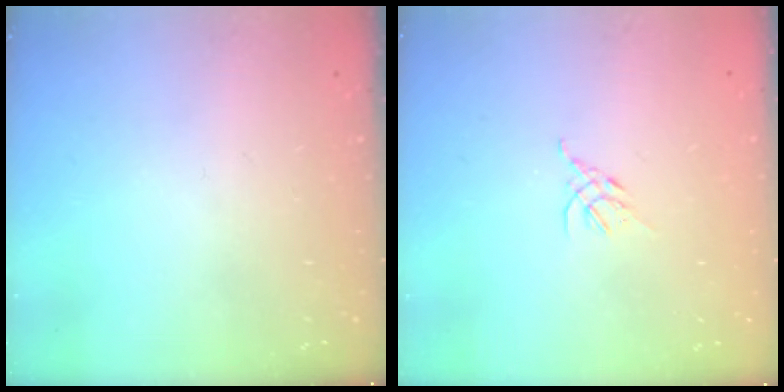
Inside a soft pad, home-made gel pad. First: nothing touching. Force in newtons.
{"total": 2.7, "press": 2.6, "slide": 0.7}